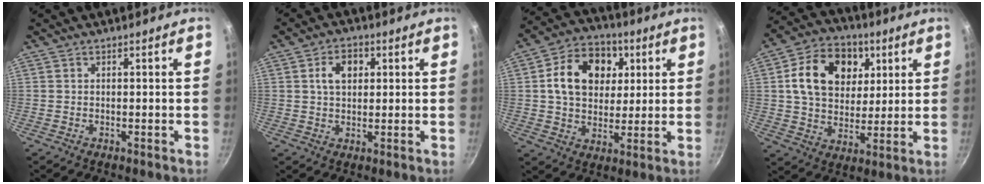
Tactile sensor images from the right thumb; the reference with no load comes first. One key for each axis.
{"total": 5.9, "fx": 1.6, "fy": 4.1, "fz": 3.9, "tx": -0.046, "ty": 0.005, "tz": 0.023}
{"total": 15.5, "fx": 4.0, "fy": 11.7, "fz": 9.4, "tx": -0.125, "ty": 0.009, "tz": 0.056}
{"total": 17.2, "fx": 5.2, "fy": 12.8, "fz": 10.3, "tx": -0.146, "ty": 0.000, "tz": 0.079}